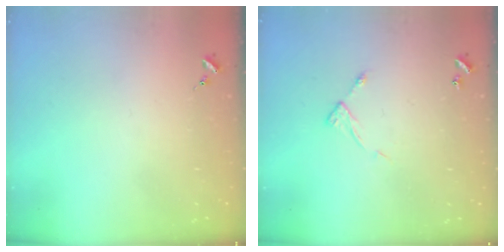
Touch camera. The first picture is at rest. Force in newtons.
{"total": 5.4, "press": 5.4, "slide": 0.4}